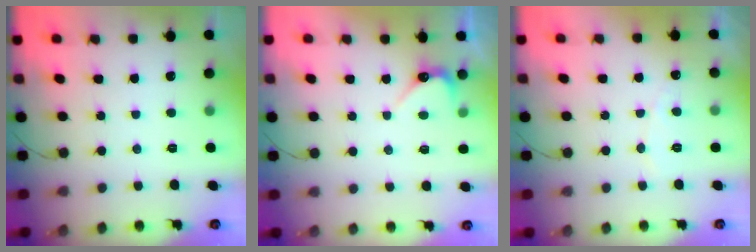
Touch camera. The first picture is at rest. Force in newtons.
{"total": 3.1, "press": 3.1, "slide": 0.2}
{"total": 4.1, "press": 4.1, "slide": 0.3}